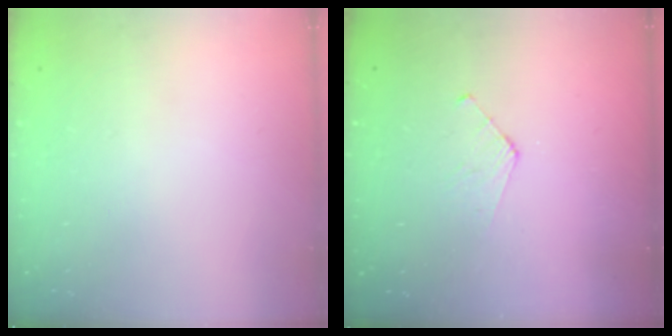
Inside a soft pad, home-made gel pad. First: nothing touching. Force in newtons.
{"total": 3.1, "press": 3.0, "slide": 0.3}